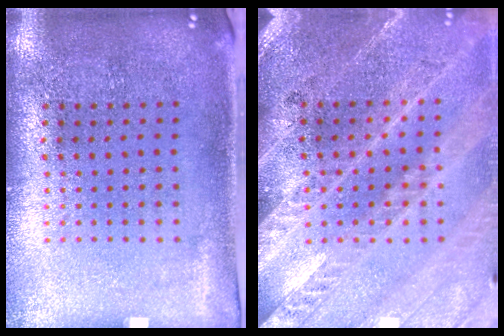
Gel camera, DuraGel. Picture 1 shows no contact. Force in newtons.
{"total": 3.2, "press": 2.8, "slide": 1.4}